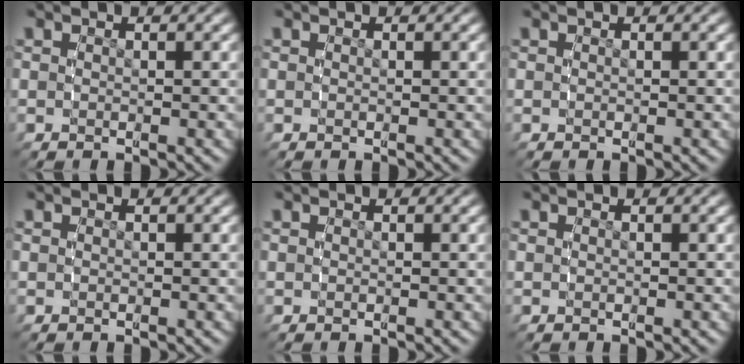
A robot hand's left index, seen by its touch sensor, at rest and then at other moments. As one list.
[{"total": 0.0}, {"total": 0.0}, {"total": 0.0}, {"total": 0.0}, {"total": 0.0}]